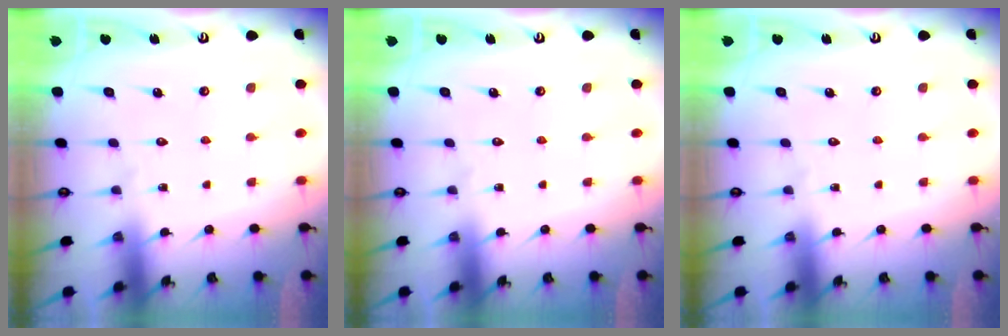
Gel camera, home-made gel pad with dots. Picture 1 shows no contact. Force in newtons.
{"total": 0.0}
{"total": 0.0}